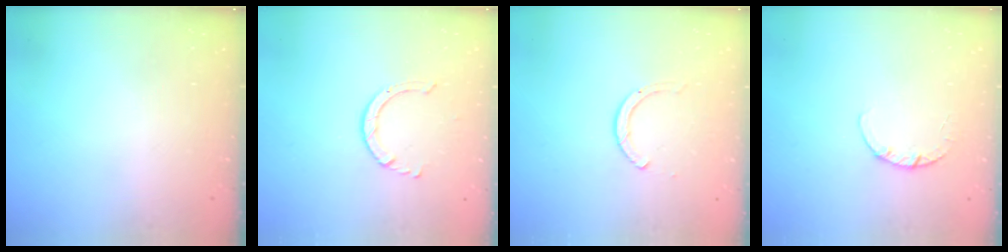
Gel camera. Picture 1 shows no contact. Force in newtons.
{"total": 4.4, "press": 4.3, "slide": 0.4}
{"total": 2.6, "press": 2.6, "slide": 0.3}
{"total": 2.7, "press": 2.7, "slide": 0.4}